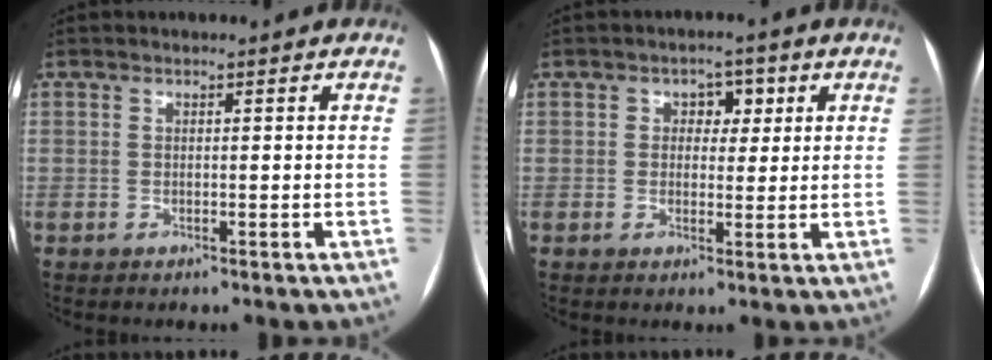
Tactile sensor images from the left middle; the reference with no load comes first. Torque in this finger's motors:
{"motor_torque": [-0.02, -0.15, 0.00, 0.02]}